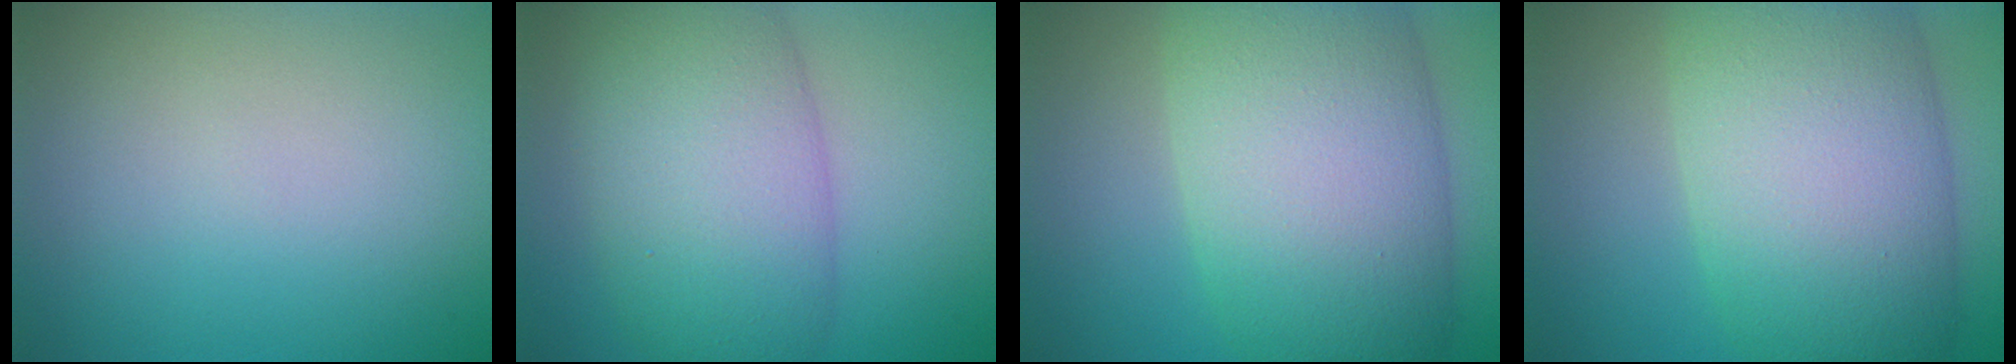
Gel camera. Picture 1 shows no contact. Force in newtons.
{"total": 9.5, "press": 9.5, "slide": 0.3}
{"total": 13.7, "press": 13.7, "slide": 0.5}
{"total": 13.7, "press": 13.7, "slide": 0.5}